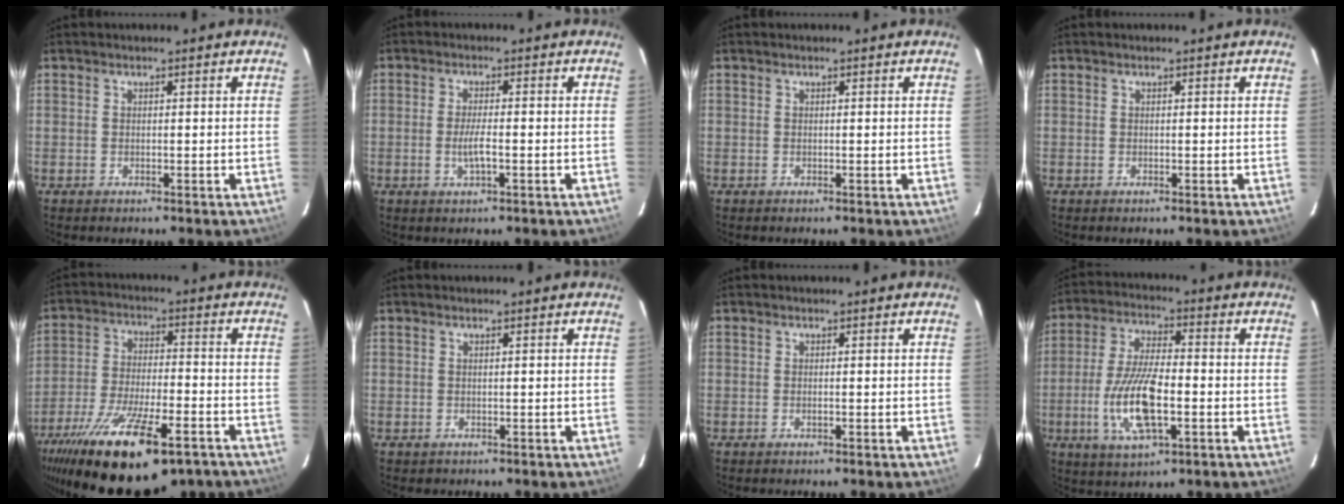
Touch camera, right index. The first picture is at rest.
{"total": 3.4, "force": [-1.1, 0.4, 3.2], "torque": [-0.061, -0.006, -0.019]}
{"total": 0.0}
{"total": 0.0}
{"total": 23.8, "force": [-16.3, 7.4, 15.8], "torque": [-0.300, -0.049, -0.257]}
{"total": 0.0}
{"total": 0.0}
{"total": 13.0, "force": [-3.4, 4.5, 11.7], "torque": [-0.242, -0.009, -0.062]}